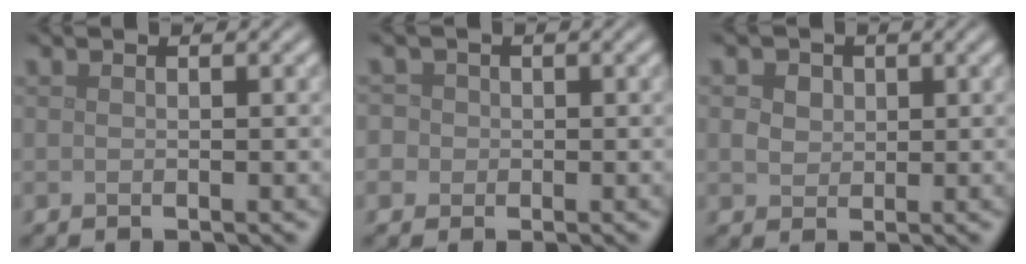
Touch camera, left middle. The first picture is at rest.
{"total": 3.7, "force": [0.4, 3.5, 1.3], "torque": [-0.007, 0.032, -0.021]}
{"total": 3.1, "force": [1.4, 2.4, 1.5], "torque": [-0.031, 0.008, 0.017]}